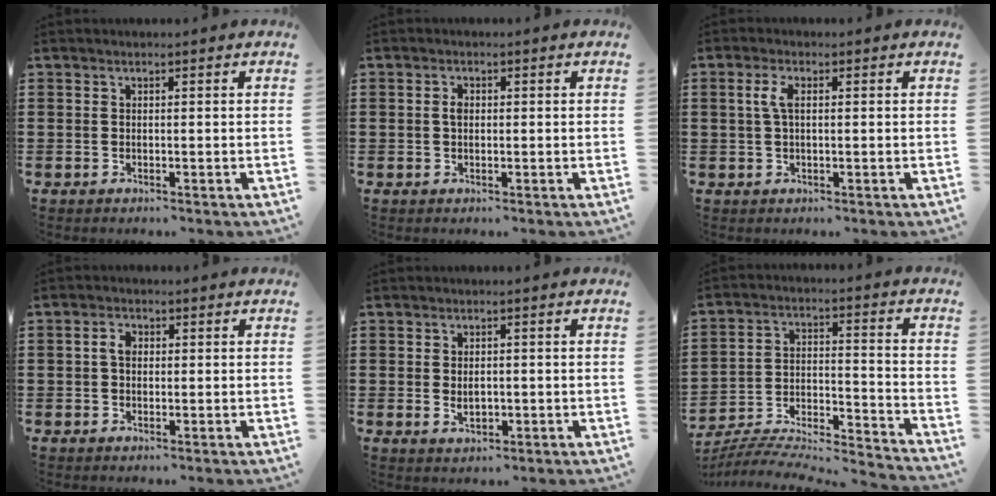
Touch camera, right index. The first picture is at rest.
{"total": 1.4, "force": [0.2, 0.8, 1.2], "torque": [-0.024, 0.005, 0.001]}
{"total": 2.9, "force": [0.4, 1.0, 2.7], "torque": [-0.069, 0.000, 0.000]}
{"total": 2.3, "force": [0.2, 1.6, 1.7], "torque": [-0.035, 0.008, 0.002]}
{"total": 2.5, "force": [0.0, 1.4, 2.0], "torque": [-0.041, 0.003, 0.000]}
{"total": 6.3, "force": [-6.0, 1.0, 1.9], "torque": [-0.040, -0.009, -0.123]}